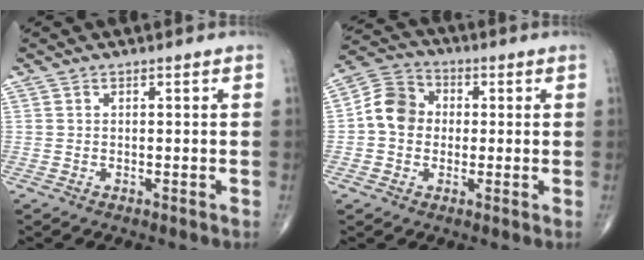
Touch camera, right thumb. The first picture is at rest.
{"total": 8.4, "force": [0.1, 7.1, 4.5], "torque": [-0.067, 0.024, -0.013]}